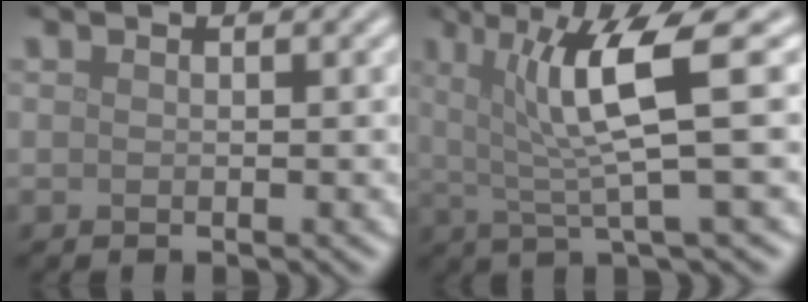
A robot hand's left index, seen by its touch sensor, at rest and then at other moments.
{"total": 6.8, "force": [1.7, 1.2, 6.5], "torque": [-0.112, 0.002, 0.028]}